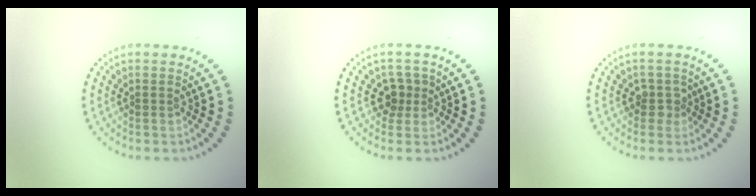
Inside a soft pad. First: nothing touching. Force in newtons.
{"total": 1.9, "press": 1.5, "slide": 1.1}
{"total": 1.5, "press": 1.1, "slide": 1.0}